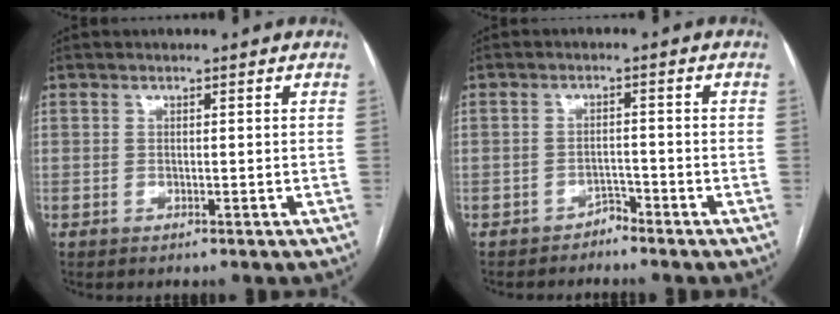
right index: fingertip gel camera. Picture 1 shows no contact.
{"total": 1.9, "force": [-1.9, 0.3, 0.0], "torque": [0.006, 0.001, -0.031]}